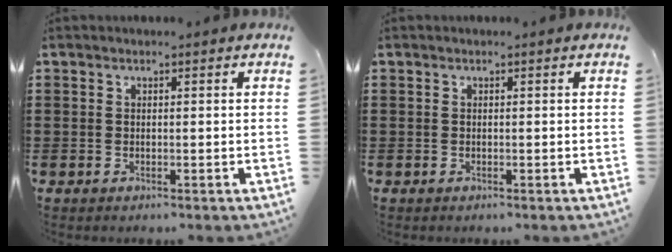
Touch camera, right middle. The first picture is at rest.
{"total": 0.0}